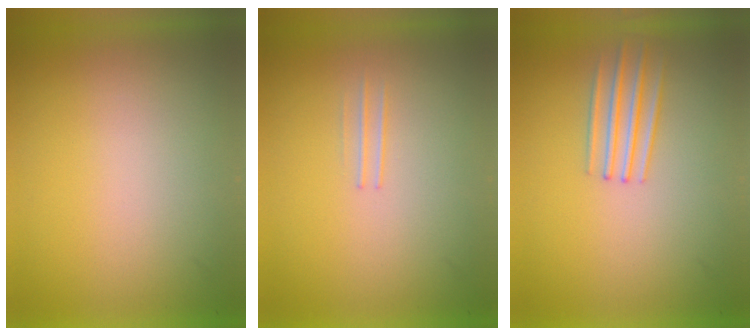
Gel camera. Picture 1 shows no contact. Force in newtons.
{"total": 1.2}
{"total": 2.1}